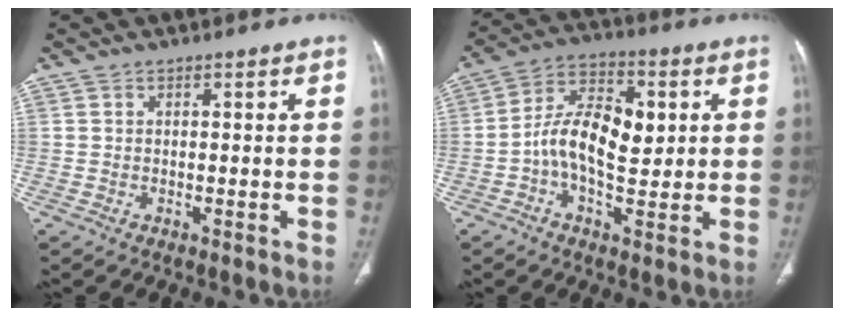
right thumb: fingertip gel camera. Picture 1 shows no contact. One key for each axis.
{"total": 12.8, "fx": 0.6, "fy": 7.1, "fz": 10.7, "tx": -0.165, "ty": 0.019, "tz": 0.004}